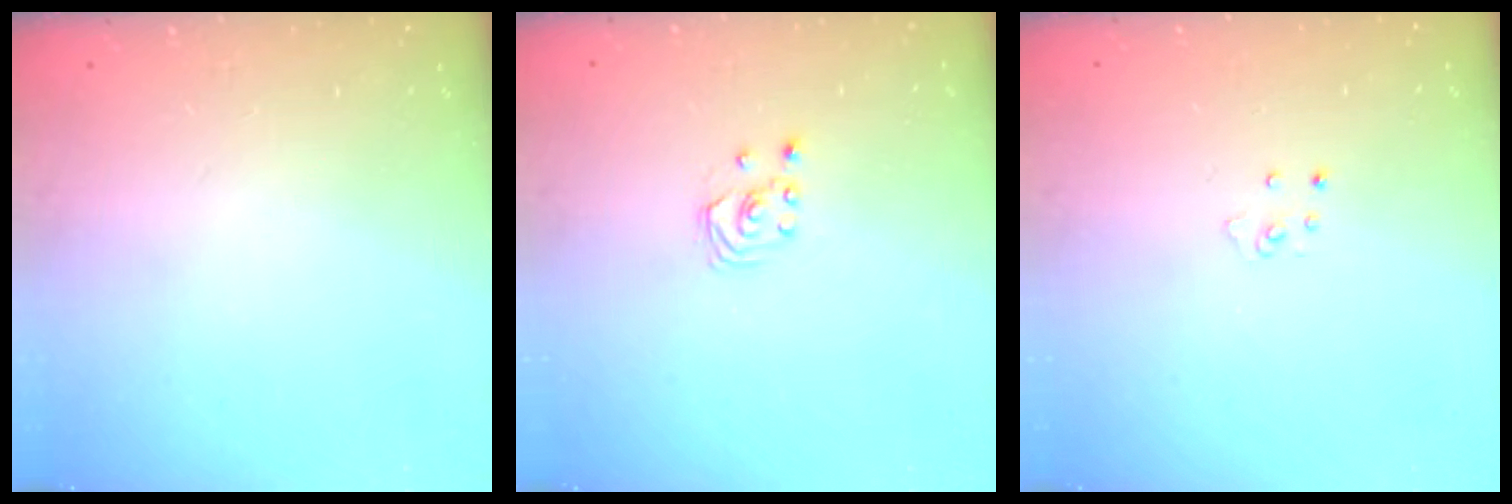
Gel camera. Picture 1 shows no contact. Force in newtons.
{"total": 1.8, "press": 1.8, "slide": 0.2}
{"total": 3.1, "press": 3.1, "slide": 0.2}